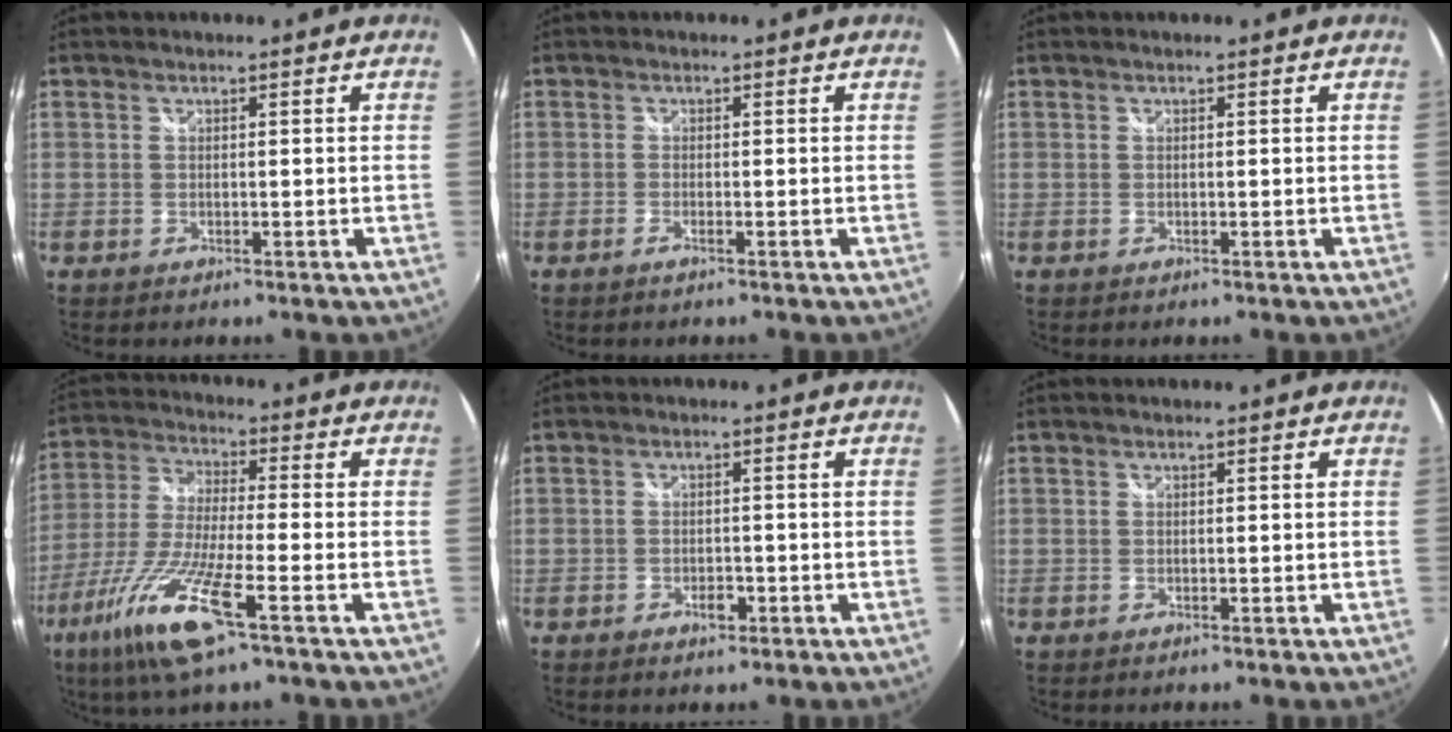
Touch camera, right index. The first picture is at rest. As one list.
[{"total": 1.1, "force": [-0.7, -0.1, 0.8], "torque": [-0.015, -0.001, -0.014]}, {"total": 0.0}, {"total": 14.8, "force": [-7.6, 1.7, 12.6], "torque": [-0.278, -0.027, -0.153]}, {"total": 2.1, "force": [-1.1, 1.2, 1.3], "torque": [-0.023, -0.001, -0.018]}, {"total": 0.0}]